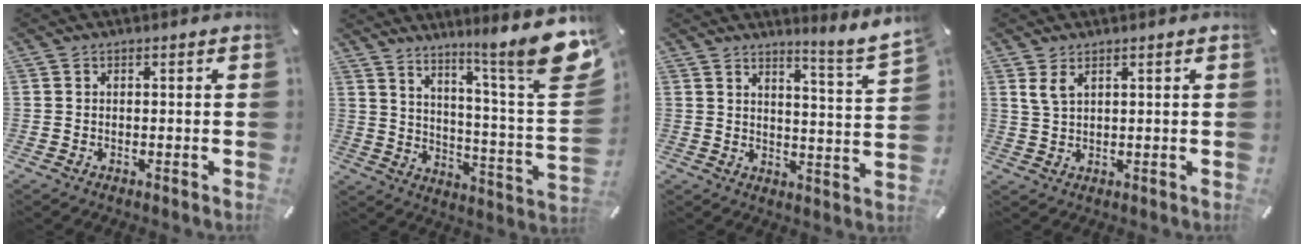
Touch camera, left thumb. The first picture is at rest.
{"total": 16.2, "force": [12.0, 0.3, 10.9], "torque": [-0.173, -0.111, 0.181]}
{"total": 6.1, "force": [5.3, 0.0, 3.2], "torque": [-0.047, -0.055, 0.082]}
{"total": 3.3, "force": [2.1, 1.4, 2.2], "torque": [-0.048, 0.000, 0.038]}